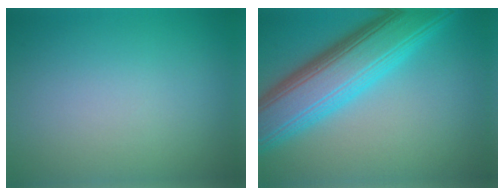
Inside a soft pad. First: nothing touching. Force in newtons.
{"total": 10.3, "press": 10.3, "slide": 0.2}